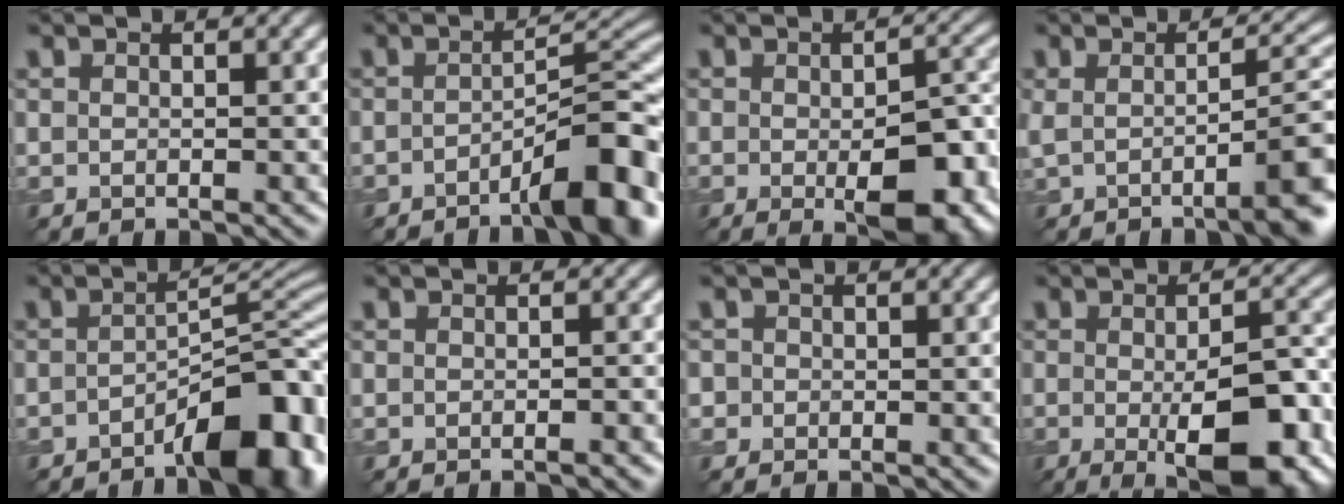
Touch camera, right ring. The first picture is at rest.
{"total": 7.7, "force": [-3.9, 1.5, 6.5], "torque": [-0.076, 0.023, -0.055]}
{"total": 7.8, "force": [-2.3, 2.6, 7.0], "torque": [-0.098, -0.005, -0.019]}
{"total": 6.7, "force": [-1.7, 1.3, 6.4], "torque": [-0.080, 0.004, -0.024]}
{"total": 8.9, "force": [-5.0, 2.5, 7.0], "torque": [-0.088, 0.017, -0.070]}
{"total": 1.1, "force": [-0.6, 0.2, 0.9], "torque": [-0.005, 0.008, -0.007]}
{"total": 0.7, "force": [-0.3, 0.3, -0.6], "torque": [0.010, 0.002, 0.000]}
{"total": 9.0, "force": [-2.4, 2.7, 8.3], "torque": [-0.121, -0.008, -0.023]}